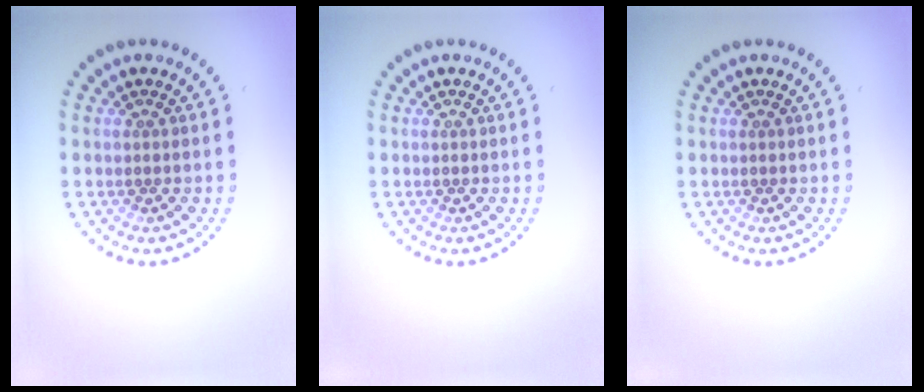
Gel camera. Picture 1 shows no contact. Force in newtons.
{"total": 0.0}
{"total": 0.0}